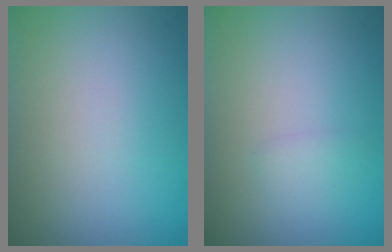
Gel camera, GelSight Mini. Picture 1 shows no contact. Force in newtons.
{"total": 0.9, "press": 0.9, "slide": 0.1}